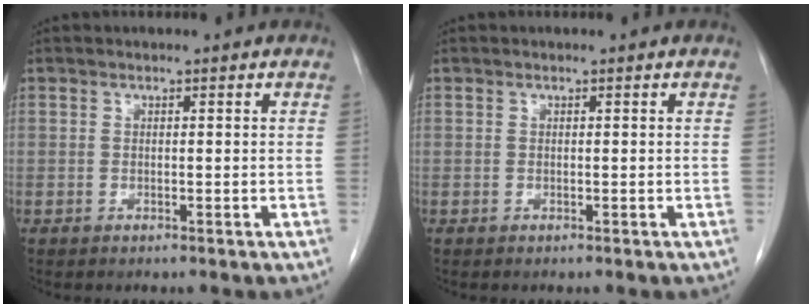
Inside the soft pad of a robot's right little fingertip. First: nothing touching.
{"total": 0.0}